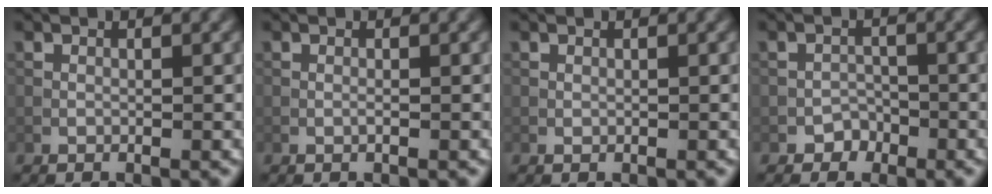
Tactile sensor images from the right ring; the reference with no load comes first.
{"total": 0.0}
{"total": 0.0}
{"total": 1.4, "force": [-1.0, 1.0, 0.1], "torque": [0.007, 0.007, -0.017]}